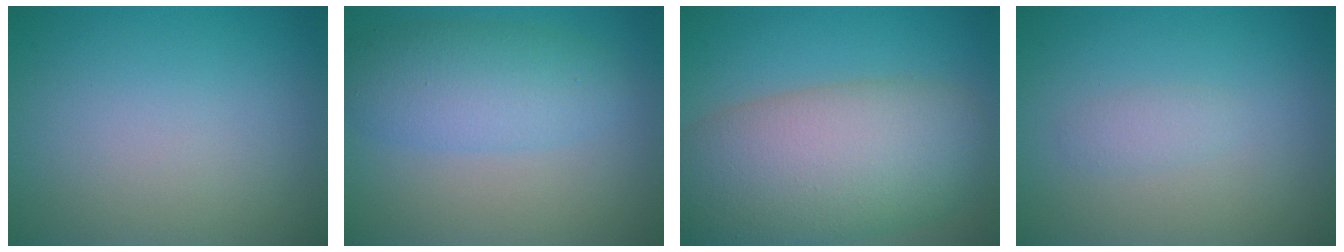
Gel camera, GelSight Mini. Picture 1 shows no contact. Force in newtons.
{"total": 4.8, "press": 4.8, "slide": 0.1}
{"total": 11.2, "press": 11.2, "slide": 0.6}
{"total": 1.0, "press": 1.0, "slide": 0.0}